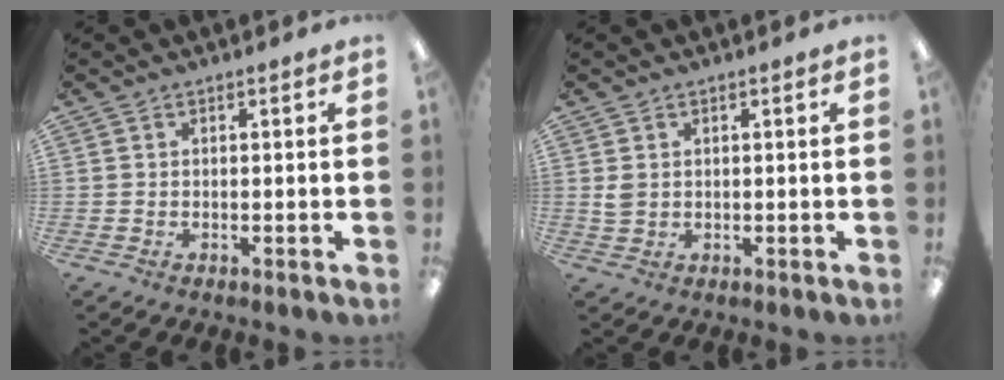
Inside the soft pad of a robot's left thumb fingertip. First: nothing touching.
{"total": 2.4, "force": [0.6, 1.9, 1.4], "torque": [-0.029, 0.004, 0.011]}